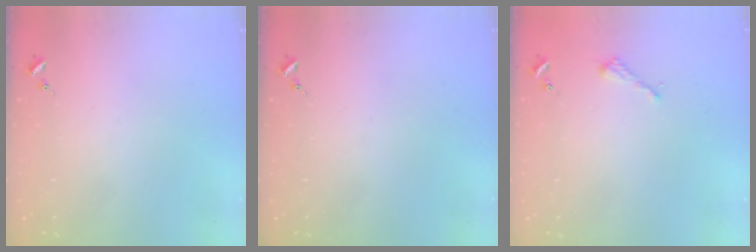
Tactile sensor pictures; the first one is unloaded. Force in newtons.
{"total": 0.0}
{"total": 2.6, "press": 2.6, "slide": 0.3}